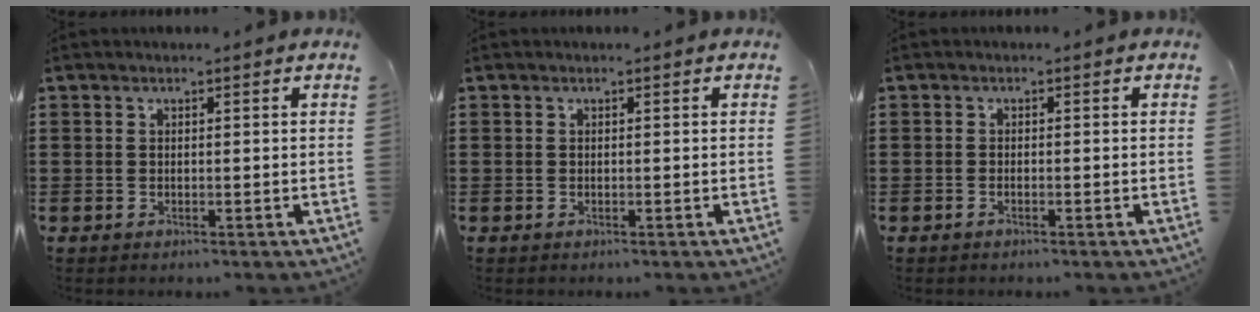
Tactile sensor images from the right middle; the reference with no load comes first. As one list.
[{"total": 0.0}, {"total": 0.6, "force": [-0.4, 0.1, 0.4], "torque": [-0.010, -0.003, -0.007]}]